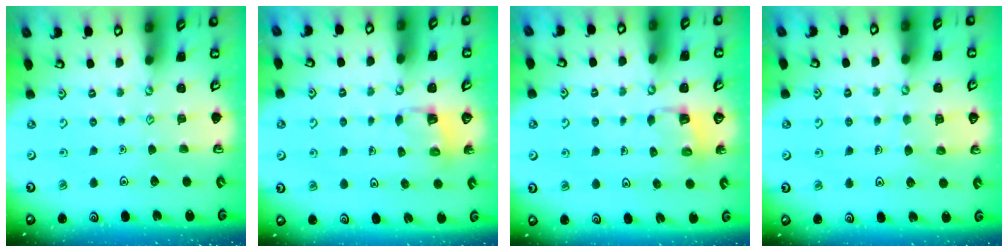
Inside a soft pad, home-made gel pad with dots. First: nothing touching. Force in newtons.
{"total": 3.1, "press": 3.0, "slide": 0.3}
{"total": 3.1, "press": 3.0, "slide": 0.3}
{"total": 6.4, "press": 6.3, "slide": 0.4}